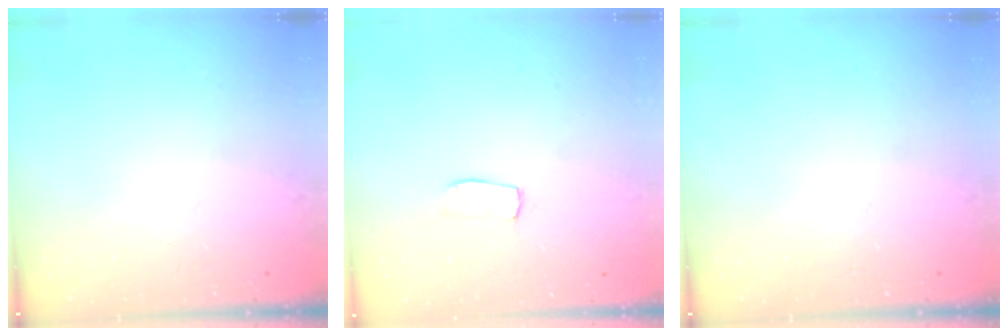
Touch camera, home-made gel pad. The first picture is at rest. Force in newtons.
{"total": 3.3, "press": 3.3, "slide": 0.2}
{"total": 0.0}